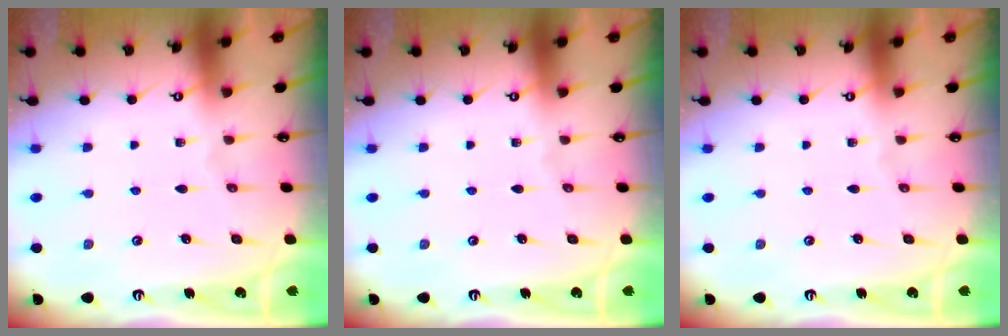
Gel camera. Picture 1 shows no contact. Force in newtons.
{"total": 0.0}
{"total": 0.0}